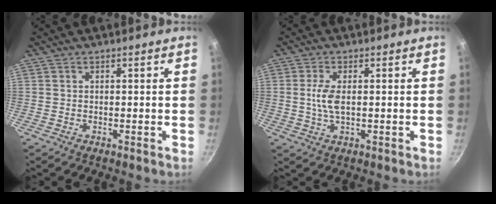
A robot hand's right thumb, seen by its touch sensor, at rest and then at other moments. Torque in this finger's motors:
{"motor_torque": [0.50, 0.28, 0.71, -0.47, 0.22]}